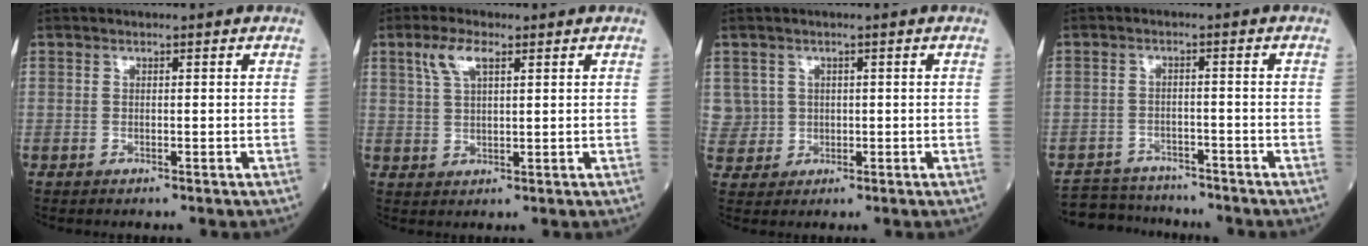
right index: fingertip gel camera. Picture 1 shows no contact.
{"total": 4.6, "force": [2.5, 1.4, 3.6], "torque": [-0.083, 0.013, 0.053]}
{"total": 3.8, "force": [0.9, 3.6, -0.2], "torque": [0.016, 0.006, 0.024]}
{"total": 7.8, "force": [-7.6, 1.8, 1.0], "torque": [-0.014, 0.003, -0.120]}